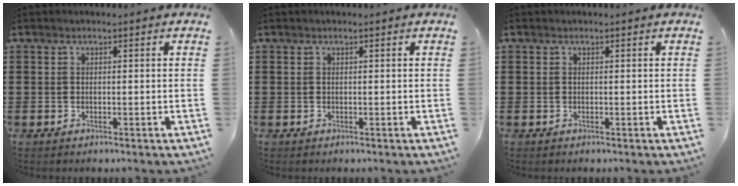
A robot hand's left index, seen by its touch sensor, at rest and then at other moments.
{"total": 0.0}
{"total": 0.0}